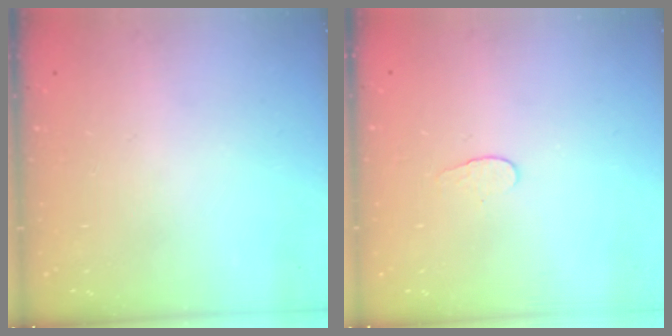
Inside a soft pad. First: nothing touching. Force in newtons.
{"total": 3.9, "press": 3.9, "slide": 0.4}